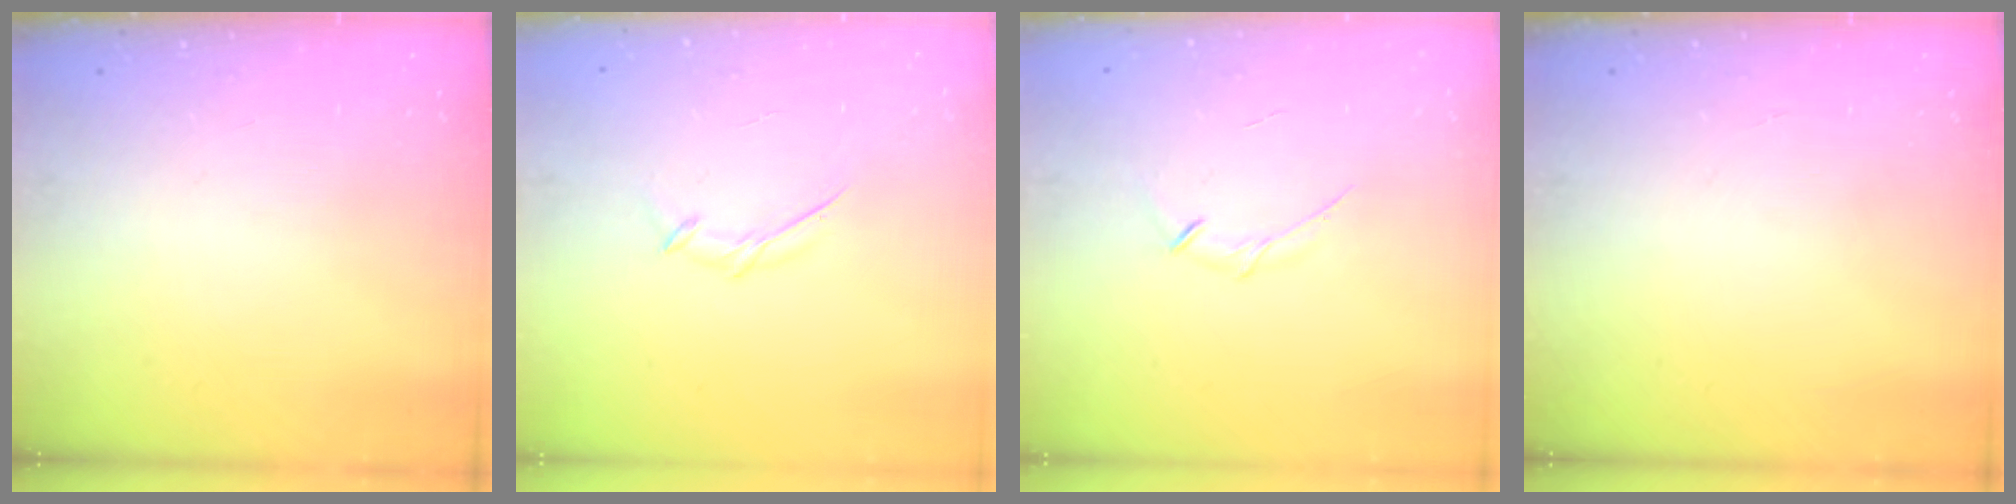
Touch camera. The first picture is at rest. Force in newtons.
{"total": 3.8, "press": 3.7, "slide": 0.7}
{"total": 3.5, "press": 3.4, "slide": 0.8}
{"total": 0.0}